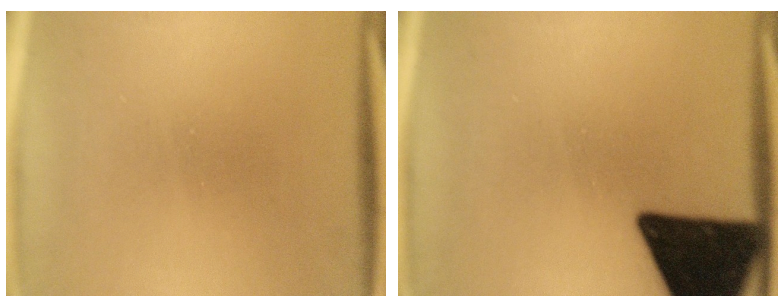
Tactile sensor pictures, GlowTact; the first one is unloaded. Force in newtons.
{"total": 18.5}